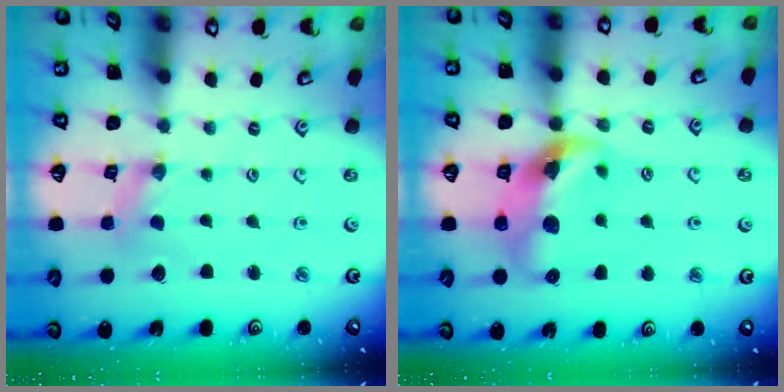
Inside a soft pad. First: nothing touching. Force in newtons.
{"total": 13.1, "press": 13.0, "slide": 1.8}